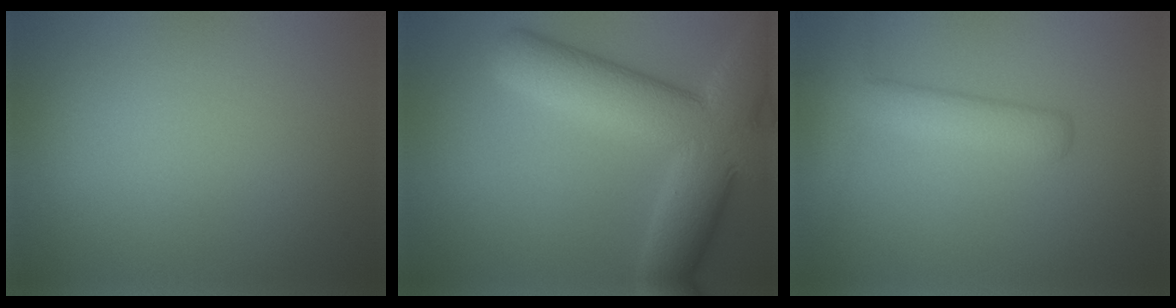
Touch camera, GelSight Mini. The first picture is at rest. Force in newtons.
{"total": 11.1, "press": 11.1, "slide": 0.5}
{"total": 4.1, "press": 4.1, "slide": 0.2}